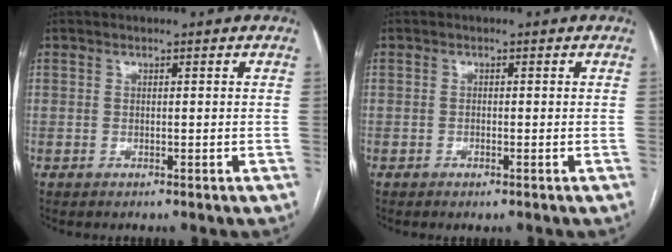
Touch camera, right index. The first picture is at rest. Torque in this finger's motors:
{"motor_torque": [0.13, -0.02, 0.12, 0.01]}